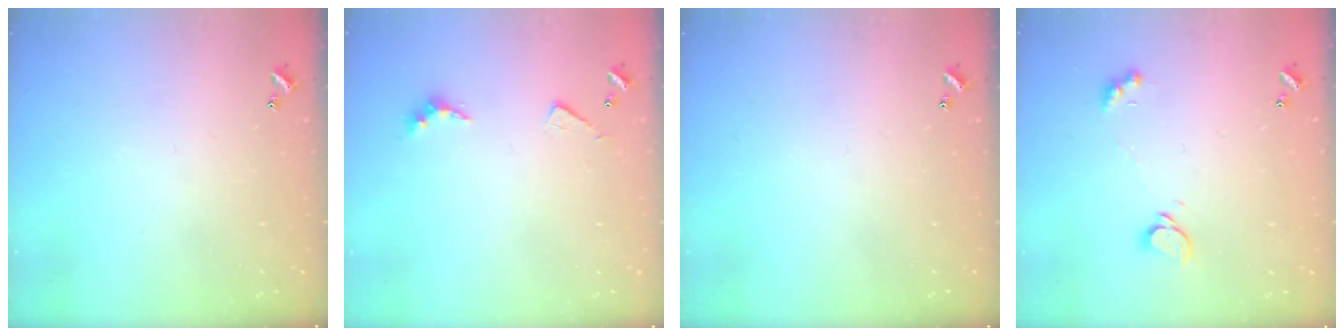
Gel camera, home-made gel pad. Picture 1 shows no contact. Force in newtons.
{"total": 4.5, "press": 4.5, "slide": 0.8}
{"total": 0.0}
{"total": 2.1, "press": 2.1, "slide": 0.3}